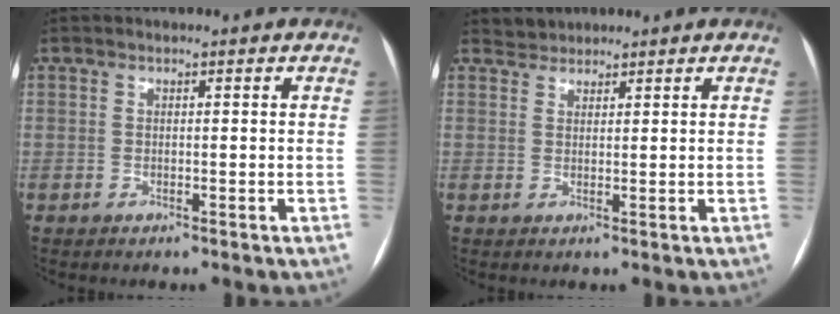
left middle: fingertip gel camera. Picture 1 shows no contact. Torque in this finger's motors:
{"motor_torque": [0.06, -0.09, -0.04, -0.02]}